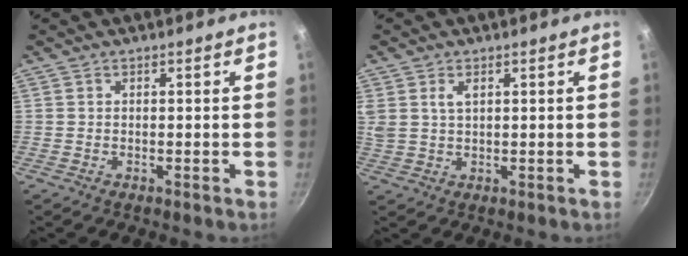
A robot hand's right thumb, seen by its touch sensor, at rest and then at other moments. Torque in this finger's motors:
{"motor_torque": [0.76, 0.75, 0.88, 0.37, -0.02]}